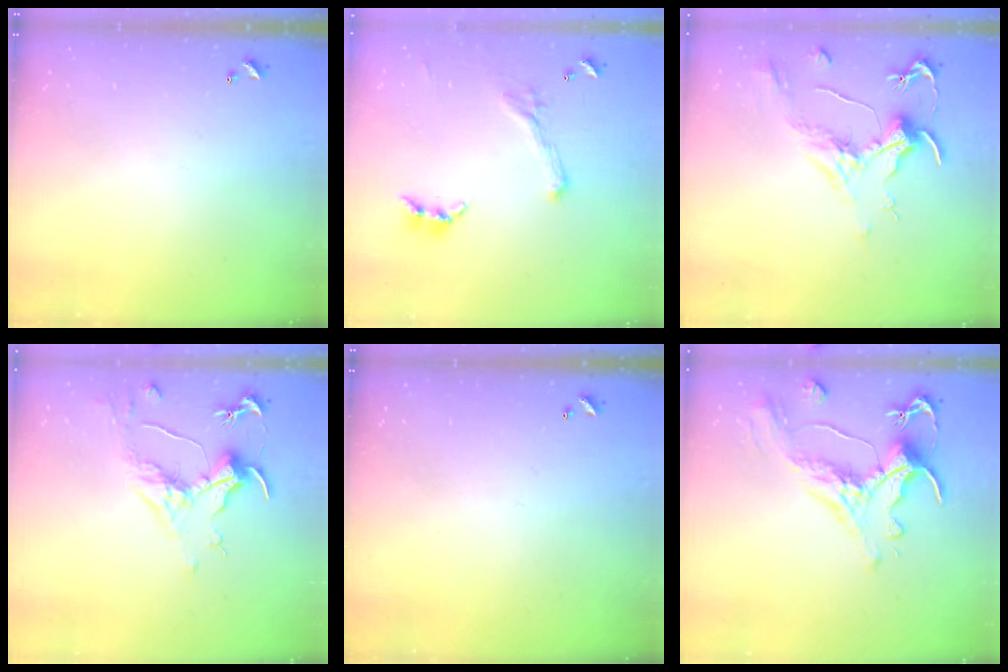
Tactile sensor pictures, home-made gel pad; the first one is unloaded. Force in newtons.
{"total": 1.1, "press": 0.6, "slide": 0.9}
{"total": 2.1, "press": 2.0, "slide": 0.8}
{"total": 1.6, "press": 1.4, "slide": 0.7}
{"total": 0.0}
{"total": 1.6, "press": 0.0, "slide": 1.6}